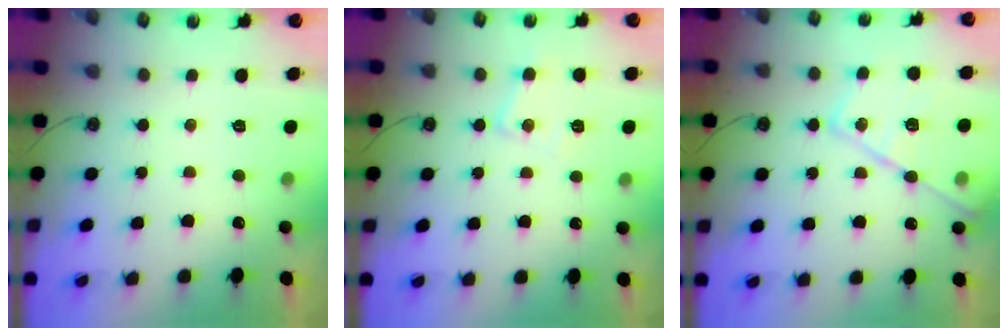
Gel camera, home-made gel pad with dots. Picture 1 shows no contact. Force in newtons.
{"total": 8.5, "press": 8.5, "slide": 0.6}
{"total": 17.1, "press": 17.1, "slide": 1.1}